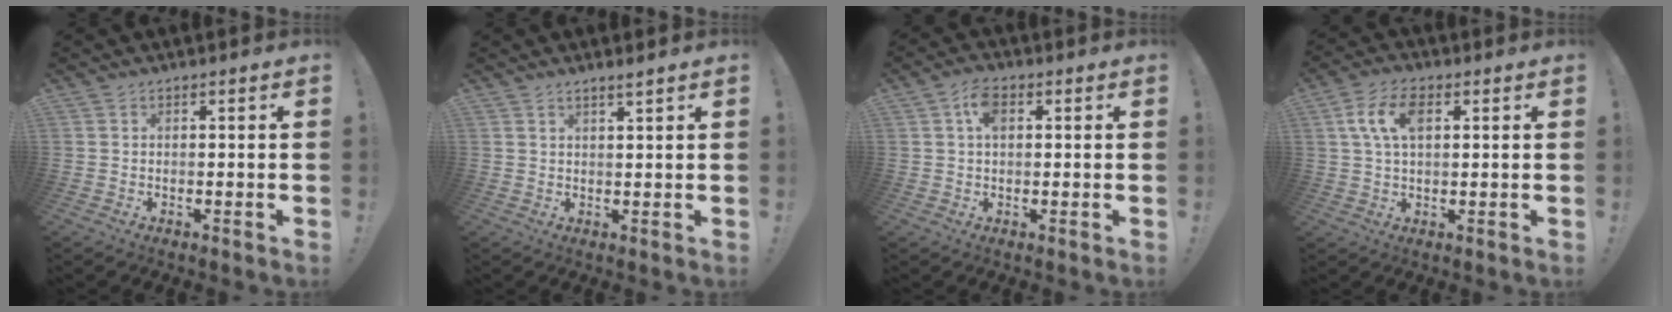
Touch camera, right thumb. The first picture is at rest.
{"total": 2.2, "force": [1.8, 0.0, 1.3], "torque": [-0.028, -0.005, 0.031]}
{"total": 5.6, "force": [1.5, 3.4, 4.2], "torque": [-0.074, 0.007, 0.027]}
{"total": 9.1, "force": [2.7, 5.1, 7.0], "torque": [-0.124, 0.007, 0.050]}